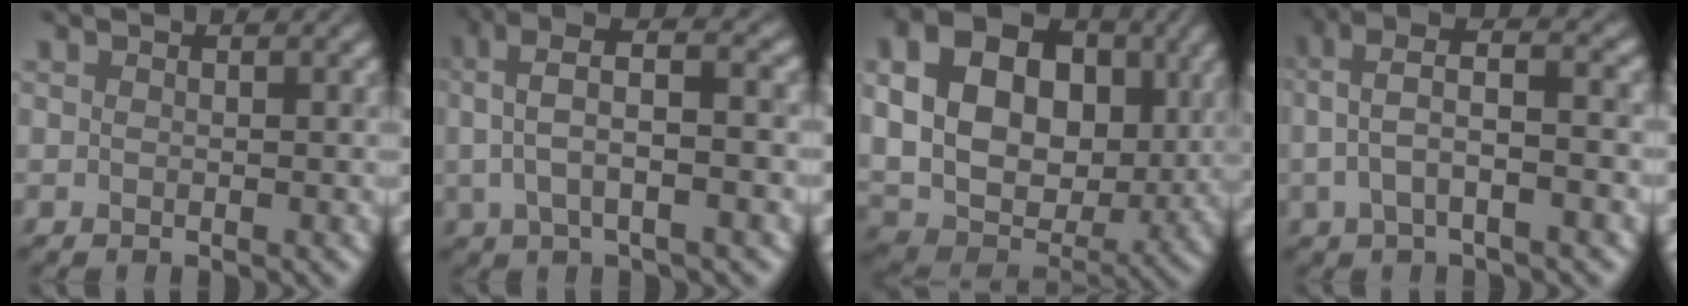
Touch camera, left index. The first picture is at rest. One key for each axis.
{"total": 5.8, "fx": 1.0, "fy": 1.9, "fz": 5.4, "tx": -0.100, "ty": 0.018, "tz": 0.014}
{"total": 15.5, "fx": 3.6, "fy": 11.2, "fz": 10.1, "tx": -0.188, "ty": 0.023, "tz": 0.074}
{"total": 5.3, "fx": -0.1, "fy": 1.8, "fz": 5.0, "tx": -0.097, "ty": 0.023, "tz": -0.007}